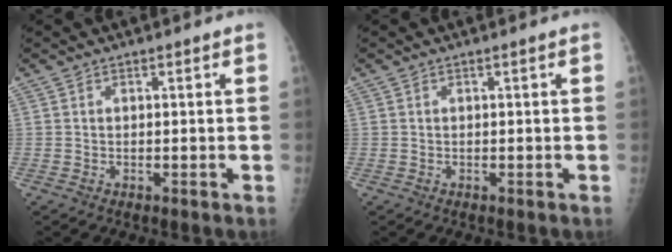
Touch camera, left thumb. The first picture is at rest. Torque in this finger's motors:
{"motor_torque": [0.04, -0.01, 0.00, 0.00, 0.00]}